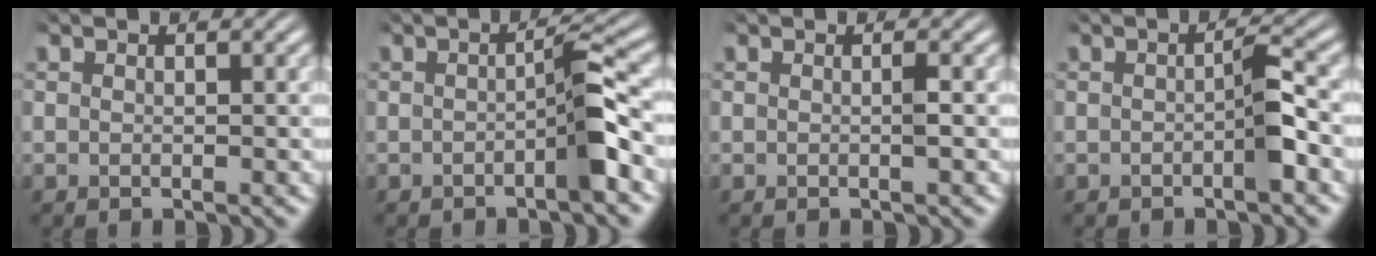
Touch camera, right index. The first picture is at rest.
{"total": 2.6, "force": [-0.6, 0.0, 2.6], "torque": [-0.027, 0.010, -0.016]}
{"total": 0.5, "force": [0.1, -0.1, 0.5], "torque": [-0.005, 0.002, 0.000]}
{"total": 1.9, "force": [-0.4, 0.1, 1.8], "torque": [-0.017, 0.008, -0.012]}